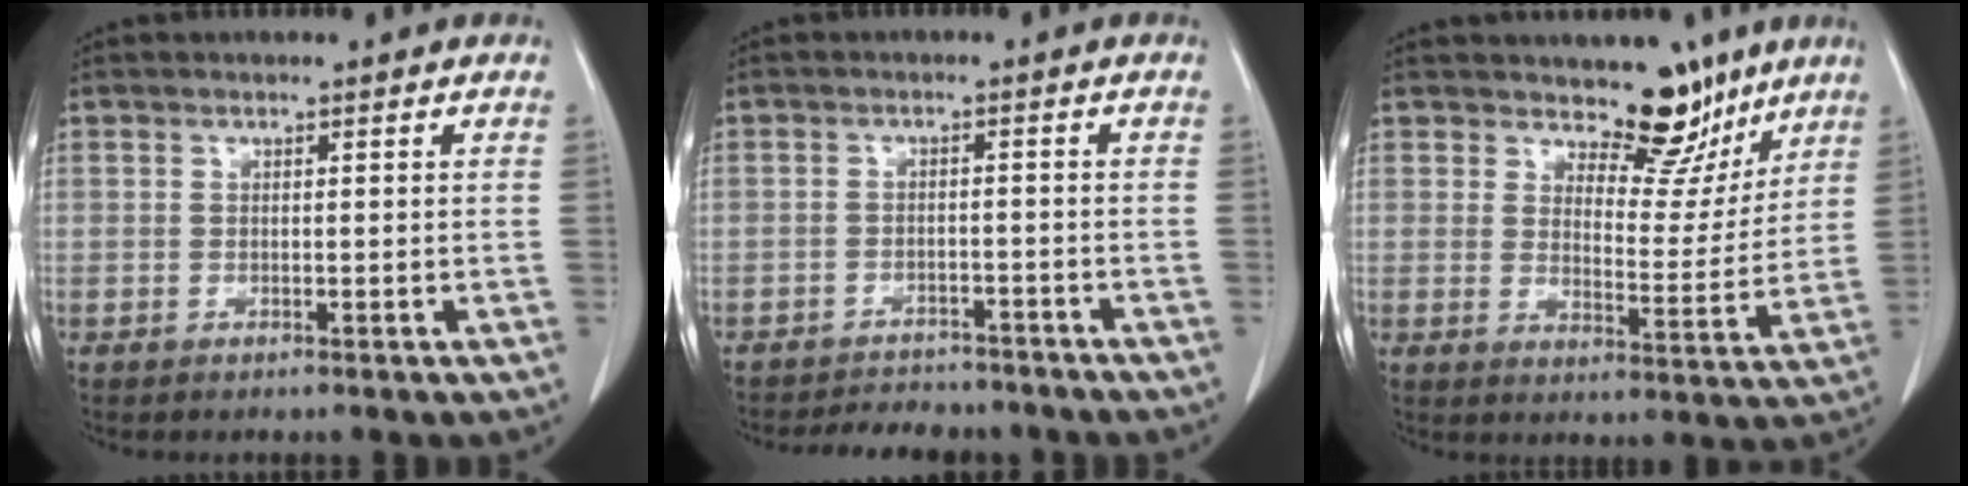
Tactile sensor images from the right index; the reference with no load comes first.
{"total": 9.3, "force": [-8.4, 3.1, 2.4], "torque": [-0.039, -0.002, -0.104]}
{"total": 8.7, "force": [7.1, 3.8, 3.4], "torque": [-0.031, -0.019, 0.100]}